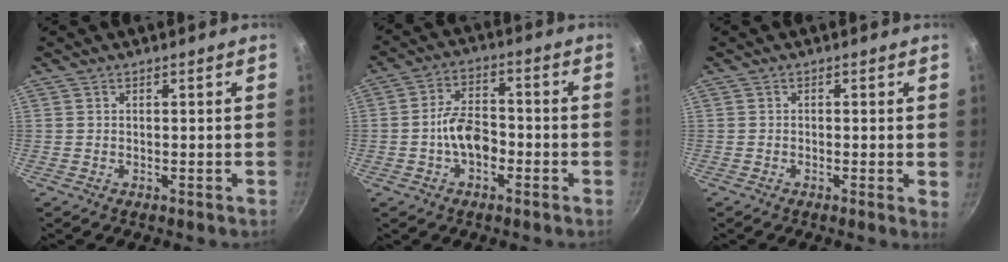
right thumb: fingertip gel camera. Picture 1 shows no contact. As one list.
[{"total": 7.7, "force": [-2.2, 4.6, 5.7], "torque": [-0.083, 0.032, -0.043]}, {"total": 1.7, "force": [-0.1, 0.3, 1.7], "torque": [-0.023, -0.003, -0.007]}]